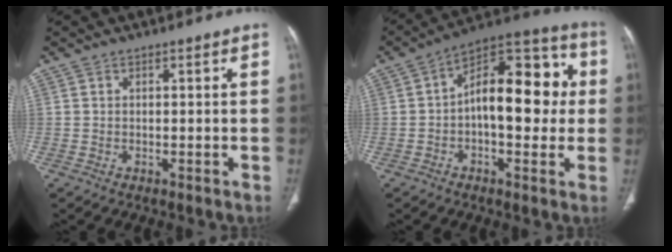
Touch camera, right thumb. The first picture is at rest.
{"total": 18.5, "force": [0.6, 9.5, 15.8], "torque": [-0.201, 0.043, 0.002]}